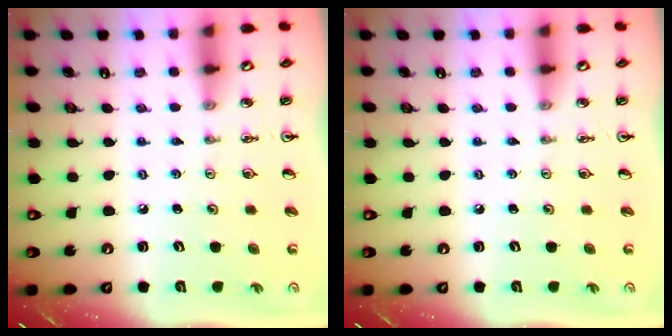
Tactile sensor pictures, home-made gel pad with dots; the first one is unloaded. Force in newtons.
{"total": 0.0}